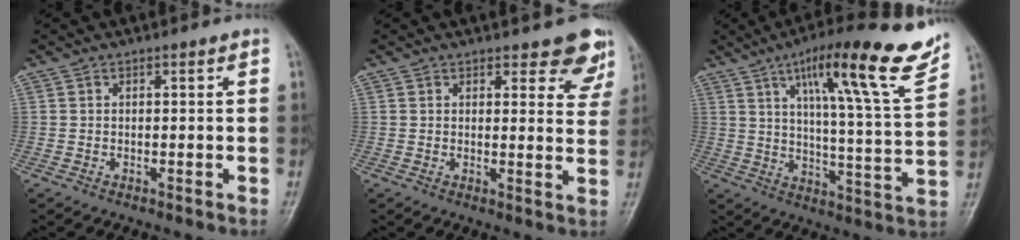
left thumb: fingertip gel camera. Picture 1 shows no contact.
{"total": 6.9, "force": [5.7, 2.8, 2.7], "torque": [0.009, -0.036, 0.051]}
{"total": 21.1, "force": [12.6, 2.7, 16.7], "torque": [-0.219, -0.048, 0.188]}